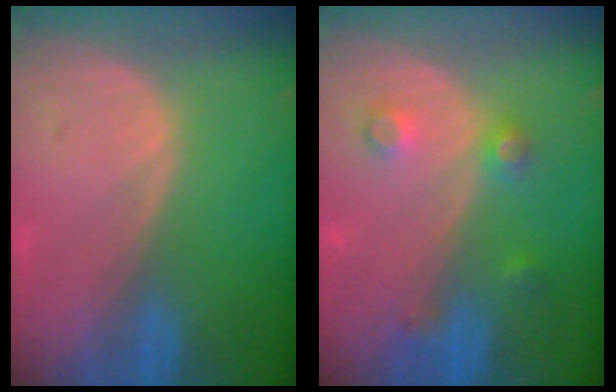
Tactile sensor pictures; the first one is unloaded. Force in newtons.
{"total": 4.1, "press": 3.6, "slide": 2.0}